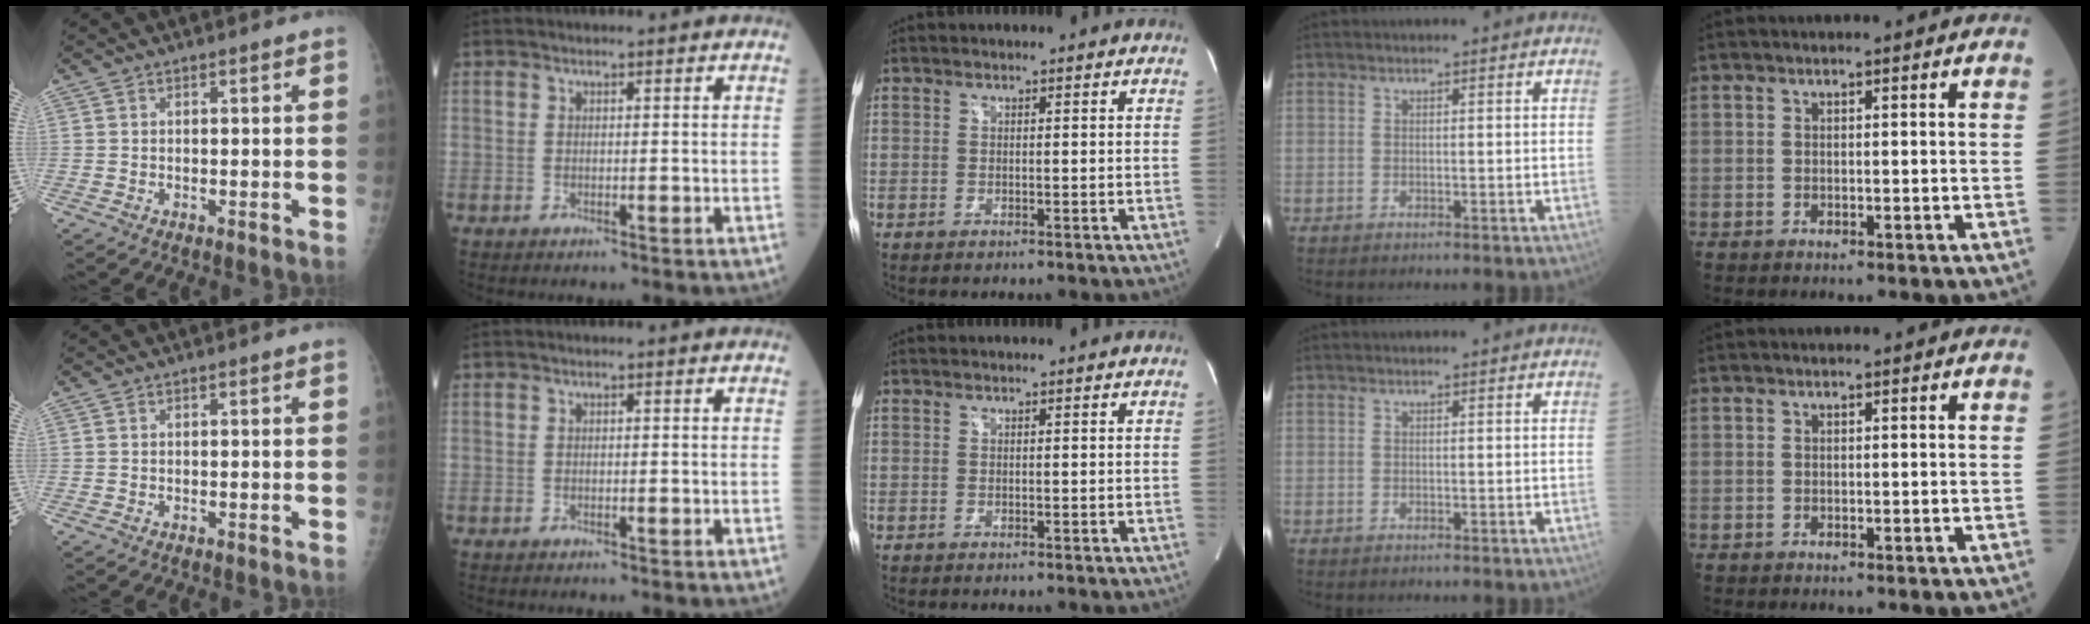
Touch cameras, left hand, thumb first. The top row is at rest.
{}